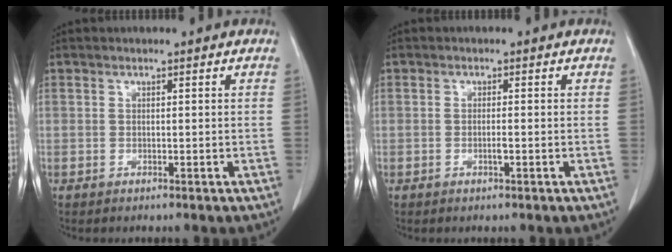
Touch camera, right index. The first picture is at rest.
{"total": 1.1, "force": [-0.4, 0.0, 1.0], "torque": [-0.023, 0.000, -0.007]}